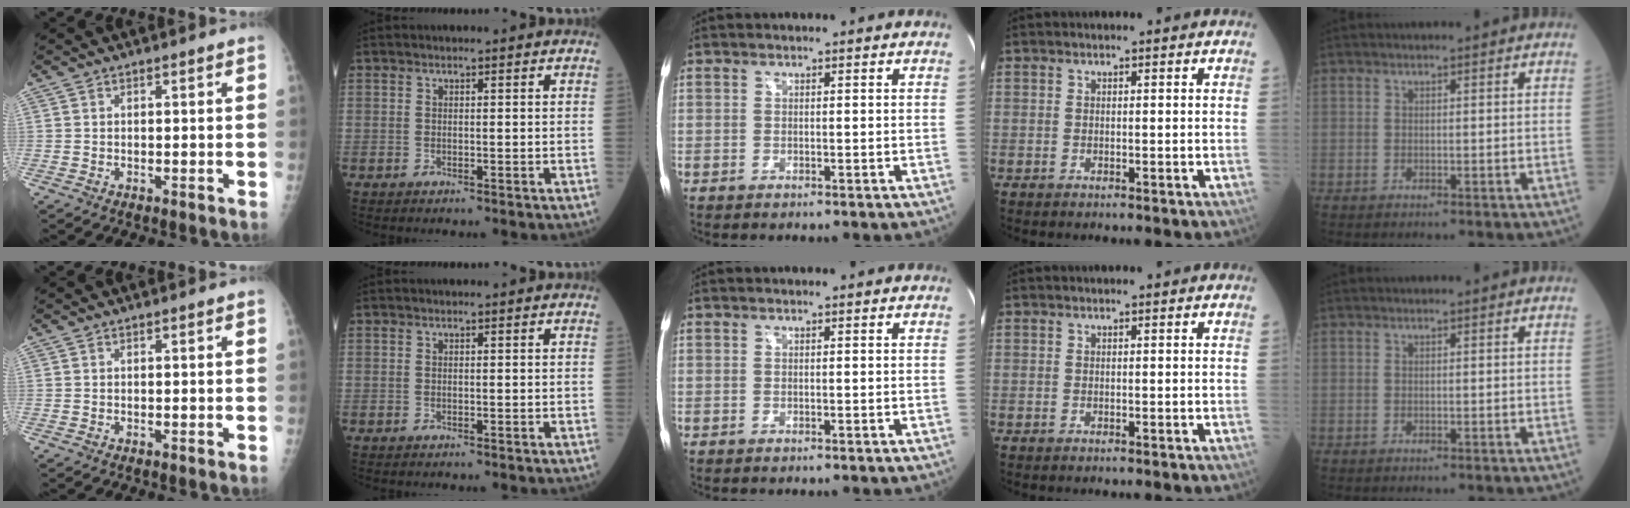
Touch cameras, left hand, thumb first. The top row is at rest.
{}